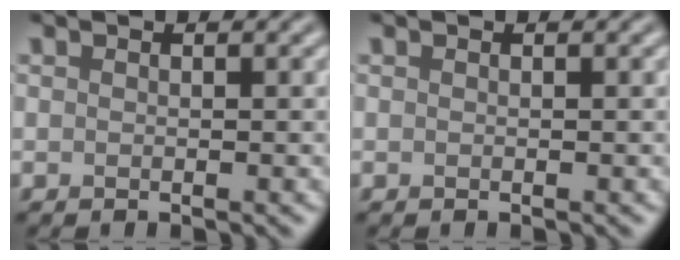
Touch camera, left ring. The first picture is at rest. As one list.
[{"total": 0.0}]